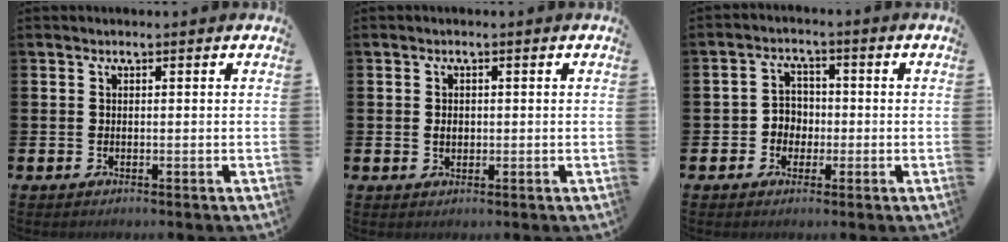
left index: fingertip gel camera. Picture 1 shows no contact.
{"total": 1.3, "force": [0.1, 1.0, 0.8], "torque": [-0.004, 0.003, -0.003]}
{"total": 3.2, "force": [-0.8, 3.0, 1.0], "torque": [-0.023, 0.003, -0.023]}